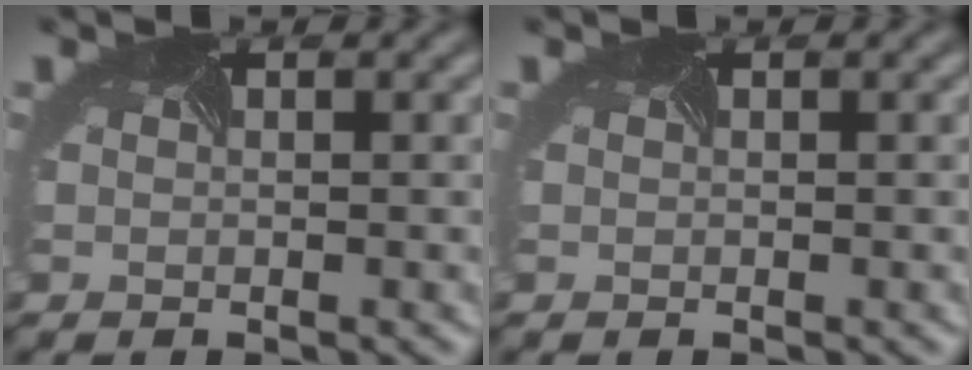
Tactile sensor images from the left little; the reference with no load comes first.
{"total": 0.0}